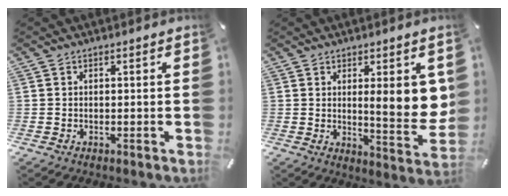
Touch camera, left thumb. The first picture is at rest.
{"total": 11.4, "force": [2.3, 3.2, 10.7], "torque": [-0.136, -0.021, 0.033]}